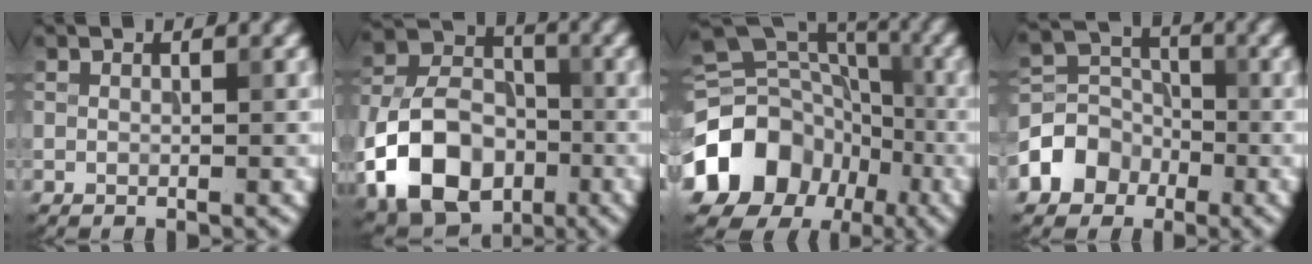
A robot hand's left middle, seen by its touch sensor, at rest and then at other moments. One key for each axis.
{"total": 11.2, "fx": -4.3, "fy": 7.8, "fz": 6.8, "tx": -0.140, "ty": -0.004, "tz": -0.088}
{"total": 15.6, "fx": -6.7, "fy": 12.9, "fz": 5.8, "tx": -0.133, "ty": -0.020, "tz": -0.128}
{"total": 4.8, "fx": -2.3, "fy": 3.9, "fz": 1.5, "tx": -0.021, "ty": 0.005, "tz": -0.055}